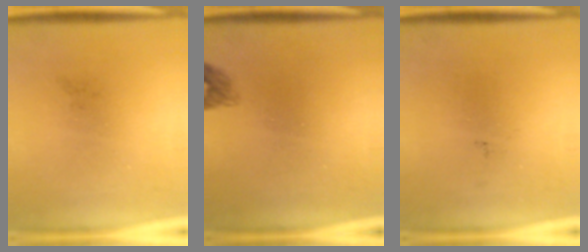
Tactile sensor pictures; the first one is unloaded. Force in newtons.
{"total": 1.4}
{"total": 0.0}